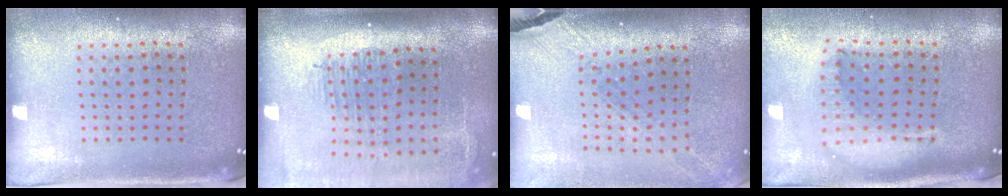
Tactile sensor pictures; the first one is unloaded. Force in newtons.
{"total": 2.4, "press": 1.9, "slide": 1.4}
{"total": 1.5, "press": 1.5, "slide": 0.4}
{"total": 2.2, "press": 1.7, "slide": 1.4}